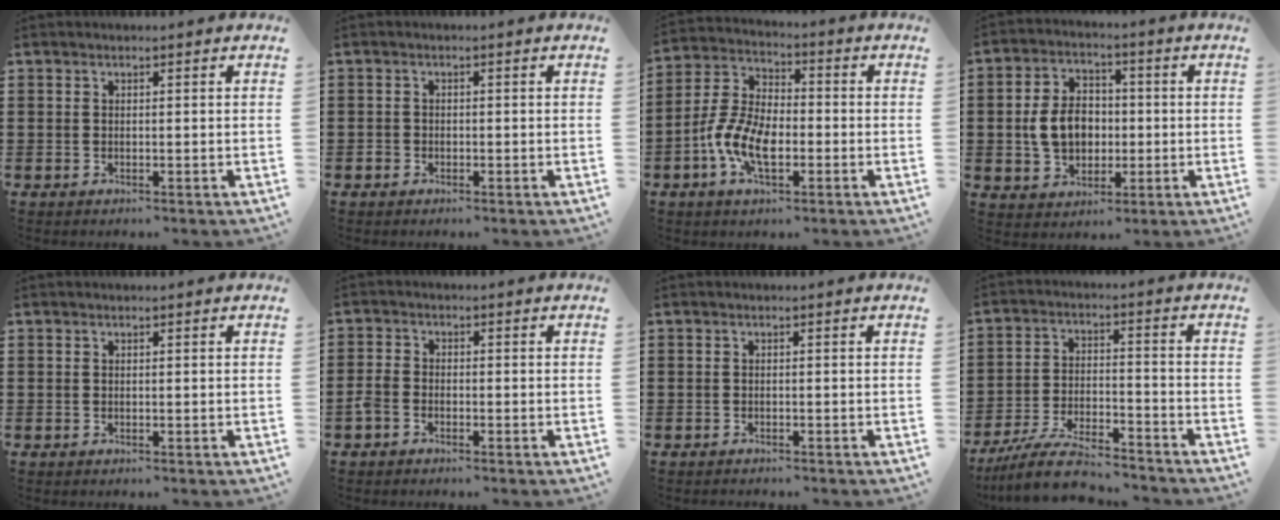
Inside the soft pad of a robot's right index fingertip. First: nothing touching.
{"total": 1.1, "force": [-0.7, 0.8, 0.2], "torque": [-0.005, 0.002, -0.016]}
{"total": 8.9, "force": [-3.3, 4.4, 7.0], "torque": [-0.173, -0.005, -0.068]}
{"total": 7.6, "force": [-0.5, 5.8, 4.9], "torque": [-0.106, 0.003, -0.018]}
{"total": 0.0}
{"total": 2.2, "force": [-1.6, 1.3, 1.0], "torque": [-0.035, 0.001, -0.036]}
{"total": 0.8, "force": [-0.8, 0.2, -0.2], "torque": [0.004, 0.004, -0.018]}
{"total": 8.0, "force": [-7.4, 0.7, 2.9], "torque": [-0.064, 0.008, -0.144]}